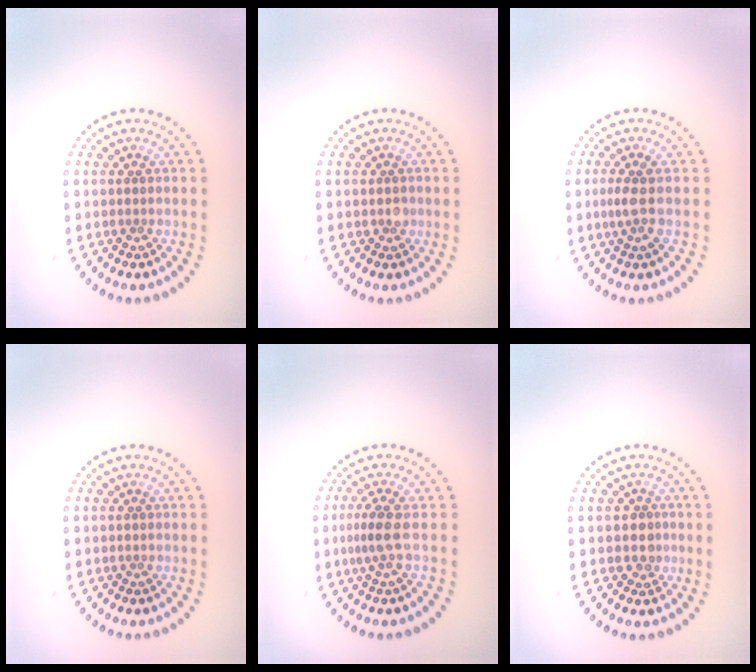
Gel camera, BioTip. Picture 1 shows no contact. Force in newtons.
{"total": 0.8, "press": 0.7, "slide": 0.3}
{"total": 1.9, "press": 1.5, "slide": 1.2}
{"total": 0.0}
{"total": 2.1, "press": 1.4, "slide": 1.6}
{"total": 1.7, "press": 1.5, "slide": 0.9}